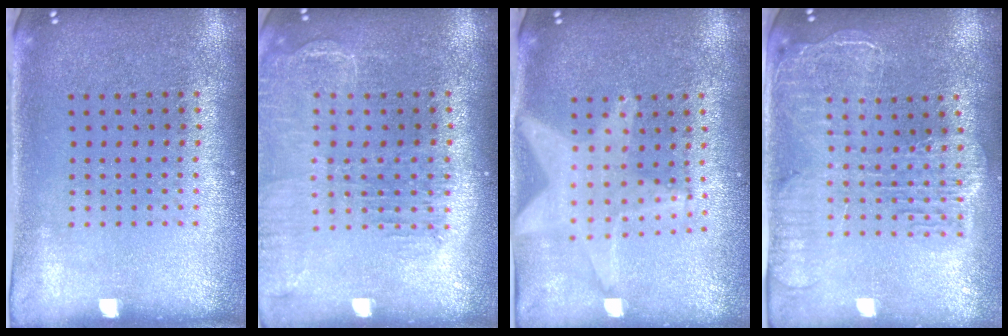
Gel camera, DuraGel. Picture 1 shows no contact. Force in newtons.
{"total": 1.6, "press": 1.6, "slide": 0.4}
{"total": 2.0, "press": 1.7, "slide": 1.0}
{"total": 2.4, "press": 2.1, "slide": 1.2}